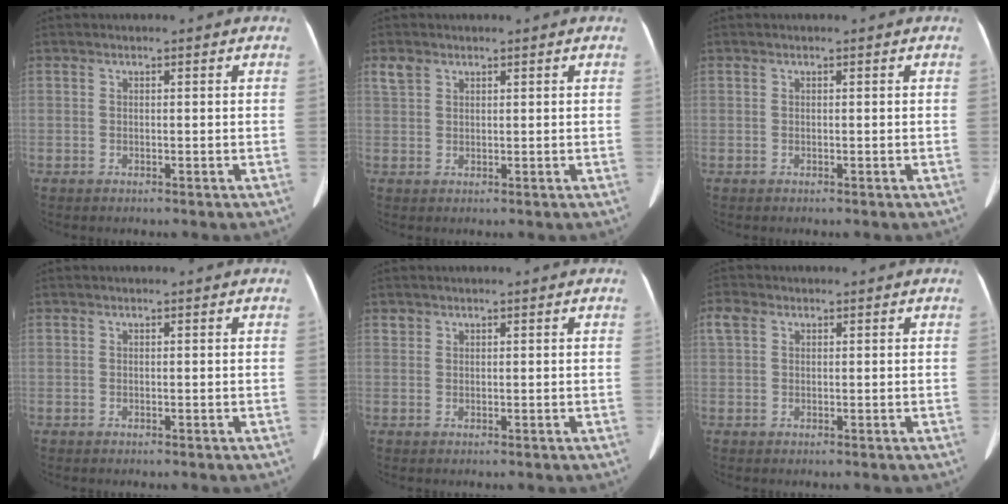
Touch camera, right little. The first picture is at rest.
{"total": 2.1, "force": [1.5, 1.3, 0.9], "torque": [-0.025, 0.013, 0.035]}
{"total": 0.0}
{"total": 0.0}
{"total": 0.7, "force": [0.5, 0.4, 0.0], "torque": [0.002, 0.006, 0.009]}
{"total": 2.3, "force": [1.1, 1.6, 1.2], "torque": [-0.037, 0.024, 0.025]}